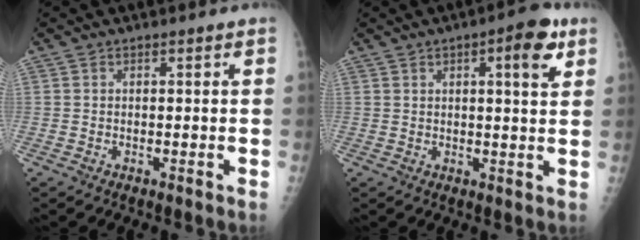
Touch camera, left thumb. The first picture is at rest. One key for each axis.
{"total": 7.3, "fx": 3.3, "fy": 2.2, "fz": 6.1, "tx": -0.072, "ty": -0.008, "tz": 0.038}